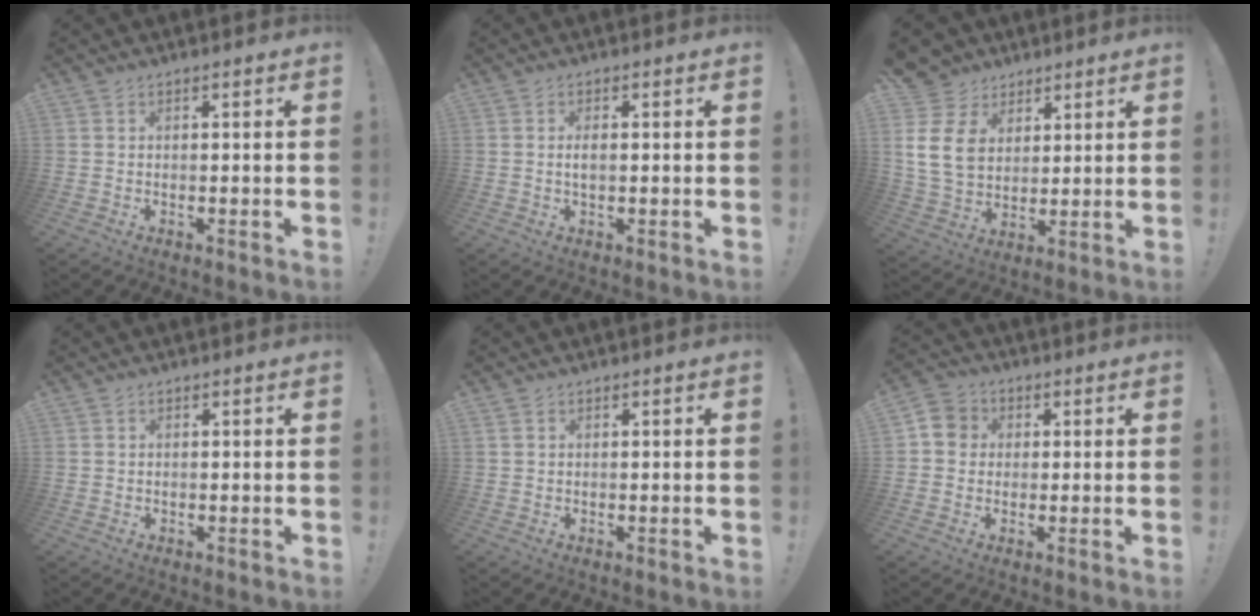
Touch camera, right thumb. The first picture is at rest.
{"total": 2.1, "force": [-0.2, 0.8, 1.9], "torque": [-0.034, 0.002, -0.005]}
{"total": 15.2, "force": [5.0, 12.1, 7.6], "torque": [-0.140, -0.029, 0.102]}
{"total": 1.0, "force": [0.3, 0.9, -0.2], "torque": [0.009, -0.001, 0.003]}
{"total": 0.6, "force": [0.3, 0.5, 0.0], "torque": [-0.001, 0.002, 0.007]}
{"total": 6.1, "force": [0.9, 5.6, 2.1], "torque": [-0.027, 0.009, 0.018]}